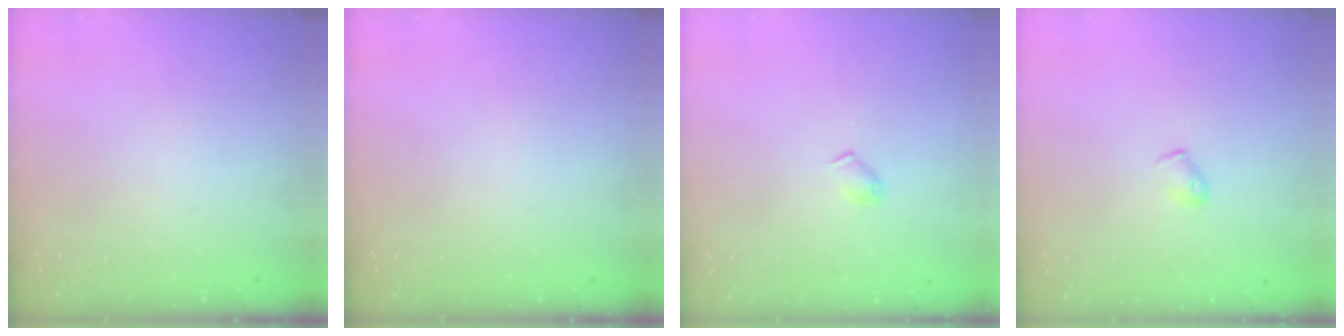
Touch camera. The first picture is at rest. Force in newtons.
{"total": 0.0}
{"total": 4.5, "press": 4.4, "slide": 0.8}
{"total": 4.6, "press": 4.5, "slide": 1.0}